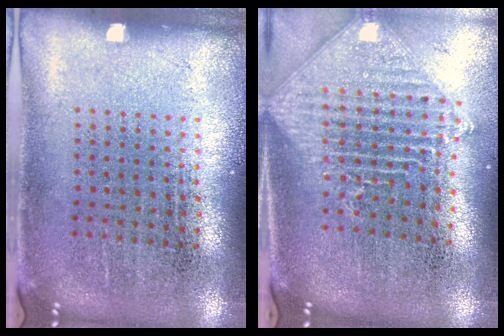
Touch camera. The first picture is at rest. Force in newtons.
{"total": 2.2, "press": 1.7, "slide": 1.3}